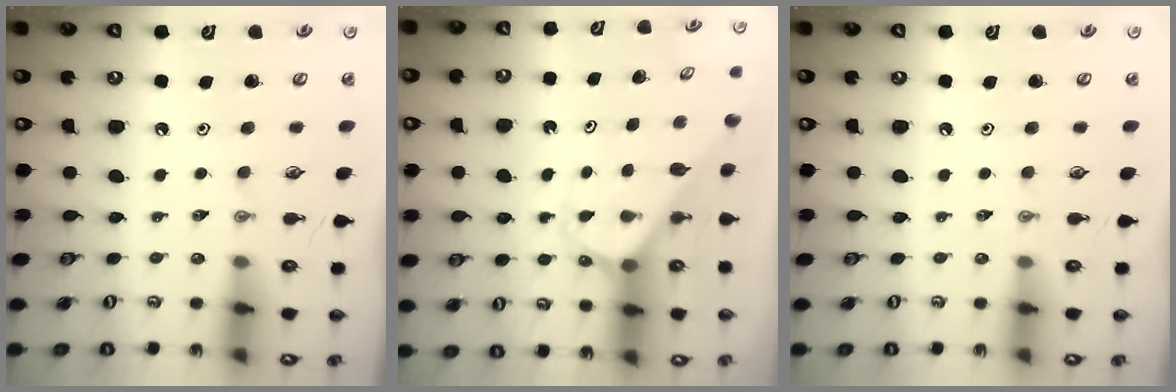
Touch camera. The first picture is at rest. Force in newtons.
{"total": 2.3, "press": 2.3, "slide": 0.2}
{"total": 0.0}